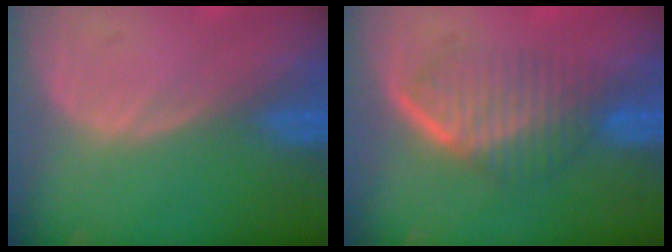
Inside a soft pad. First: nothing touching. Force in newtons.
{"total": 6.9, "press": 6.0, "slide": 3.4}